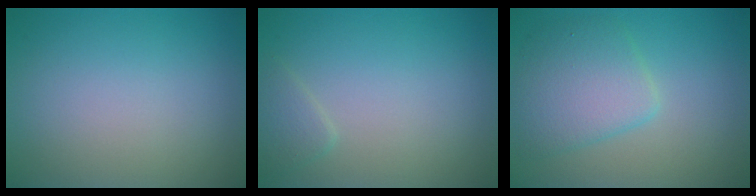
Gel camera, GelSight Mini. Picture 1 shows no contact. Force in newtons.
{"total": 1.2, "press": 1.2, "slide": 0.1}
{"total": 4.3, "press": 4.3, "slide": 0.2}